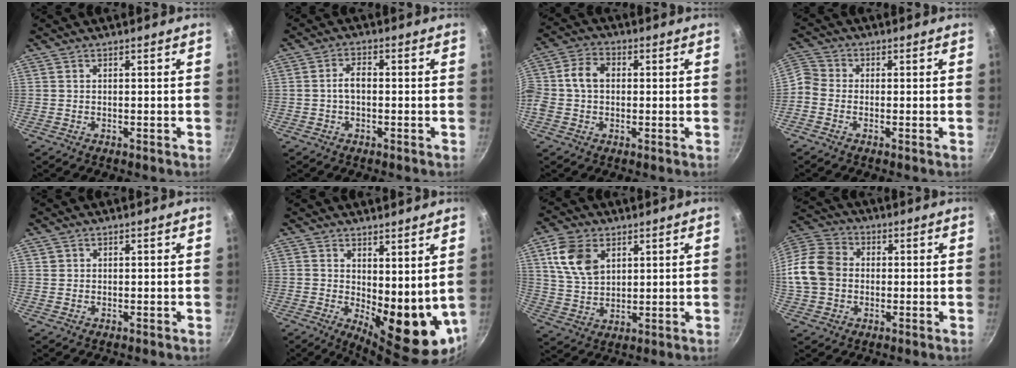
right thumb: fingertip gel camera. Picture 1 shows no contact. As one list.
[{"total": 3.2, "force": [-0.4, 1.8, 2.6], "torque": [-0.044, 0.018, -0.010]}, {"total": 7.7, "force": [0.3, 5.7, 5.2], "torque": [-0.098, 0.023, -0.014]}, {"total": 6.1, "force": [-1.9, 5.0, 2.9], "torque": [-0.069, 0.026, -0.058]}, {"total": 0.6, "force": [0.2, 0.5, 0.1], "torque": [0.007, 0.006, 0.004]}, {"total": 12.6, "force": [2.2, 5.7, 11.0], "torque": [-0.118, -0.041, 0.044]}, {"total": 10.3, "force": [4.0, 6.9, 6.5], "torque": [-0.106, -0.013, 0.079]}, {"total": 12.6, "force": [-0.2, 10.3, 7.3], "torque": [-0.120, 0.022, -0.021]}]